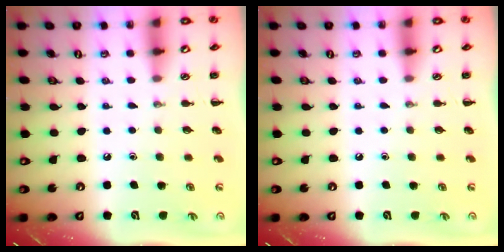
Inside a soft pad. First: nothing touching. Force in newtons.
{"total": 0.0}